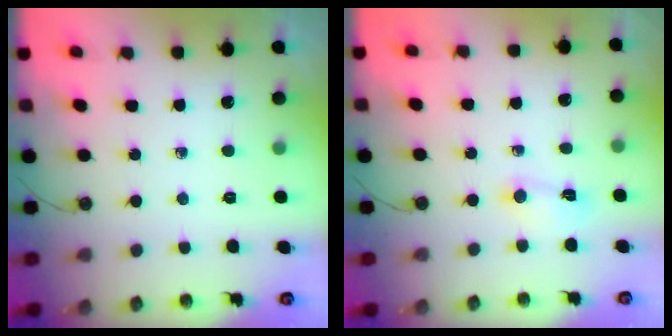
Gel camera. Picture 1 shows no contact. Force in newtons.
{"total": 5.0, "press": 5.0, "slide": 0.5}